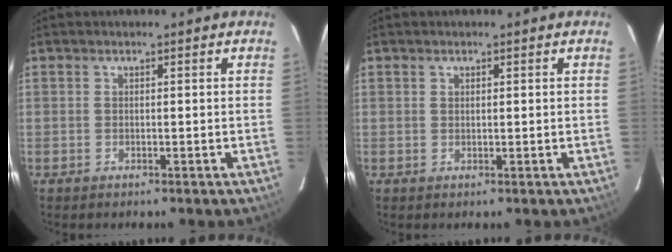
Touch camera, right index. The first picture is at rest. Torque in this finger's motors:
{"motor_torque": [-0.05, -0.02, -0.03, -0.01]}